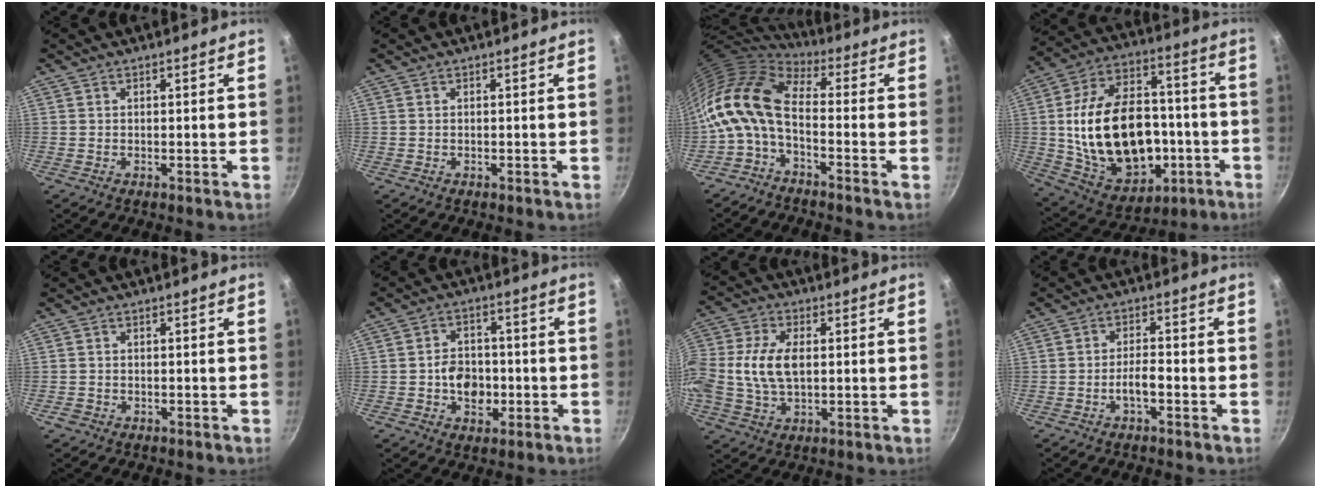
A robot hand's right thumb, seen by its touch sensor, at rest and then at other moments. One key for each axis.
{"total": 0.0}
{"total": 11.4, "fx": -1.7, "fy": 5.9, "fz": 9.7, "tx": -0.193, "ty": 0.025, "tz": -0.048}
{"total": 28.4, "fx": -3.5, "fy": 19.0, "fz": 20.8, "tx": -0.327, "ty": 0.053, "tz": -0.026}
{"total": 1.6, "fx": -0.8, "fy": 1.3, "fz": 0.6, "tx": -0.011, "ty": 0.005, "tz": -0.009}
{"total": 7.9, "fx": -1.8, "fy": 5.9, "fz": 4.9, "tx": -0.051, "ty": 0.018, "tz": -0.031}
{"total": 11.7, "fx": 0.4, "fy": 7.1, "fz": 9.3, "tx": -0.188, "ty": 0.022, "tz": 0.000}
{"total": 3.7, "fx": -1.8, "fy": 1.3, "fz": 3.0, "tx": -0.049, "ty": 0.025, "tz": -0.034}